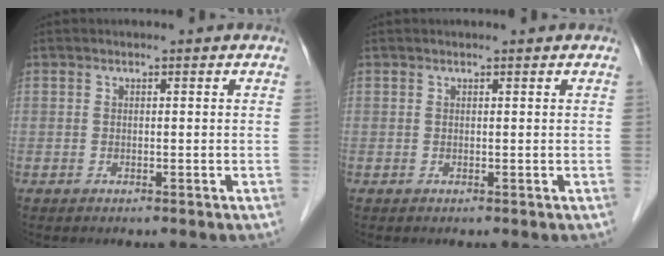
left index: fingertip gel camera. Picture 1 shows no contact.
{"total": 1.0, "force": [0.9, 0.0, 0.4], "torque": [-0.007, 0.010, 0.016]}